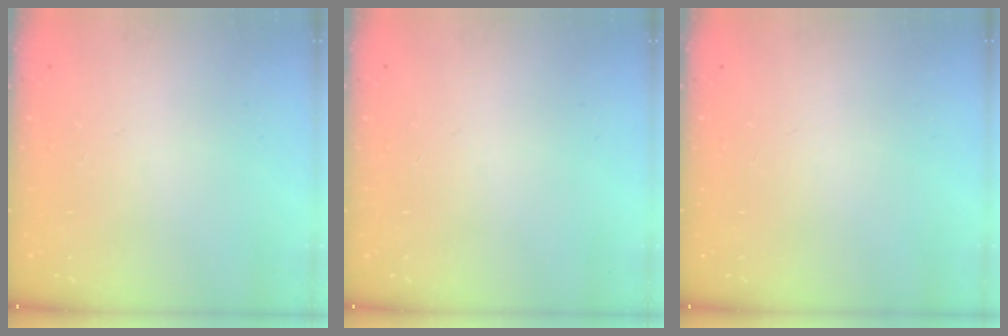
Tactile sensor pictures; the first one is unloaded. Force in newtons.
{"total": 0.0}
{"total": 0.0}